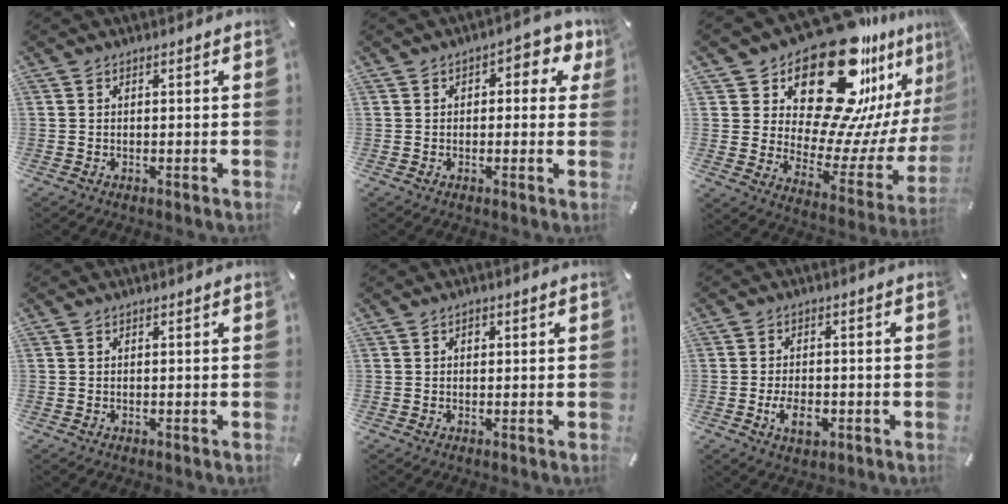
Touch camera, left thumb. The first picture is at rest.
{"total": 4.5, "force": [1.0, 3.0, 3.2], "torque": [-0.036, 0.002, 0.008]}
{"total": 31.1, "force": [20.5, 14.6, 18.2], "torque": [-0.256, -0.177, 0.368]}
{"total": 0.0}
{"total": 1.0, "force": [0.3, 0.8, 0.5], "torque": [-0.002, 0.001, 0.003]}
{"total": 5.4, "force": [-1.9, 3.4, 3.7], "torque": [-0.079, -0.003, -0.039]}